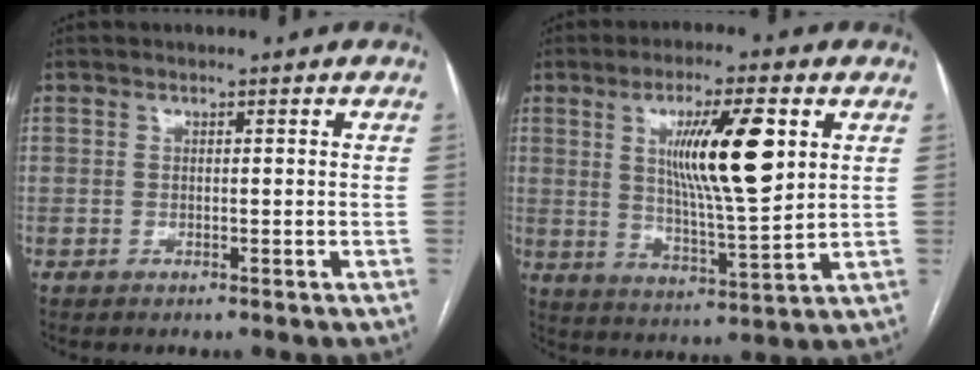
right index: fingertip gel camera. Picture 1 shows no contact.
{"total": 13.0, "force": [4.0, 1.6, 12.2], "torque": [-0.214, -0.003, 0.072]}